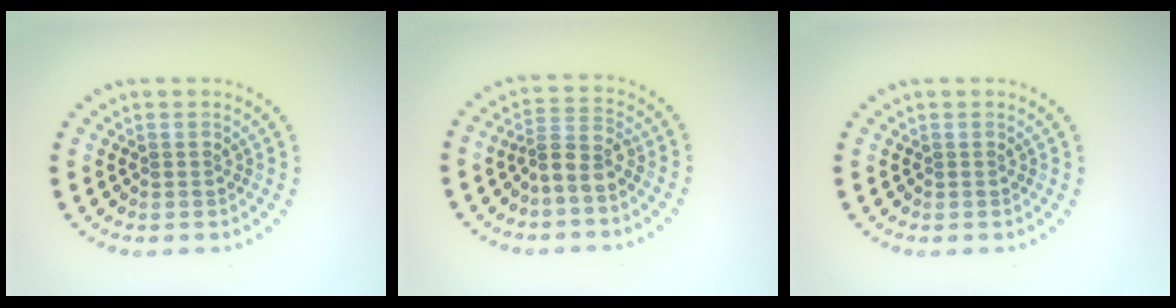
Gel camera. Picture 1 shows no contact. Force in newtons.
{"total": 2.4, "press": 1.9, "slide": 1.4}
{"total": 0.0}